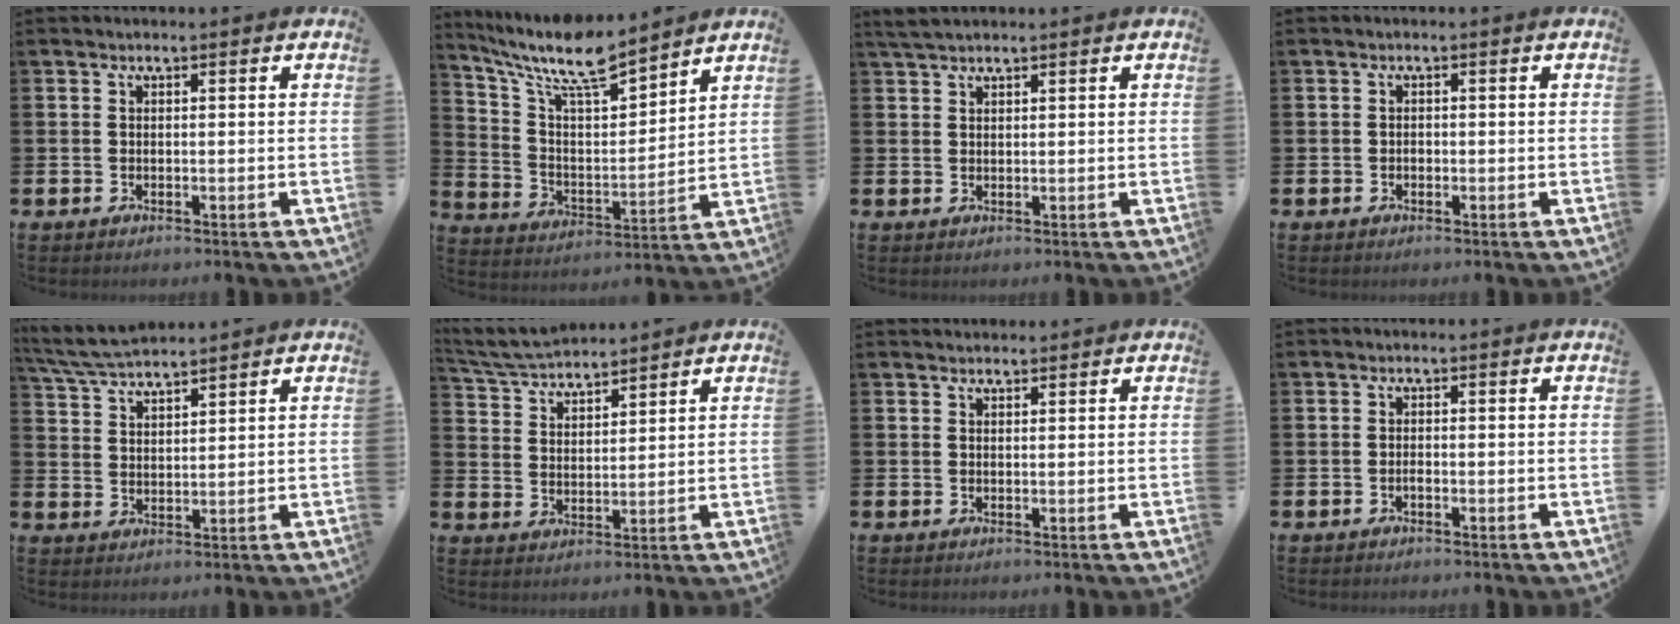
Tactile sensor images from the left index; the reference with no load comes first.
{"total": 10.2, "force": [8.8, 2.0, 4.7], "torque": [-0.131, -0.051, 0.154]}
{"total": 2.5, "force": [2.1, 0.7, 1.1], "torque": [-0.023, 0.002, 0.038]}
{"total": 0.6, "force": [-0.3, 0.5, 0.3], "torque": [-0.012, 0.006, -0.006]}
{"total": 5.3, "force": [5.1, 0.7, 1.4], "torque": [-0.051, -0.020, 0.093]}
{"total": 5.4, "force": [5.3, 0.7, 0.8], "torque": [-0.042, -0.024, 0.097]}
{"total": 1.1, "force": [1.1, 0.2, 0.1], "torque": [0.007, -0.001, 0.018]}
{"total": 0.7, "force": [-0.5, 0.2, 0.5], "torque": [-0.009, -0.003, -0.009]}